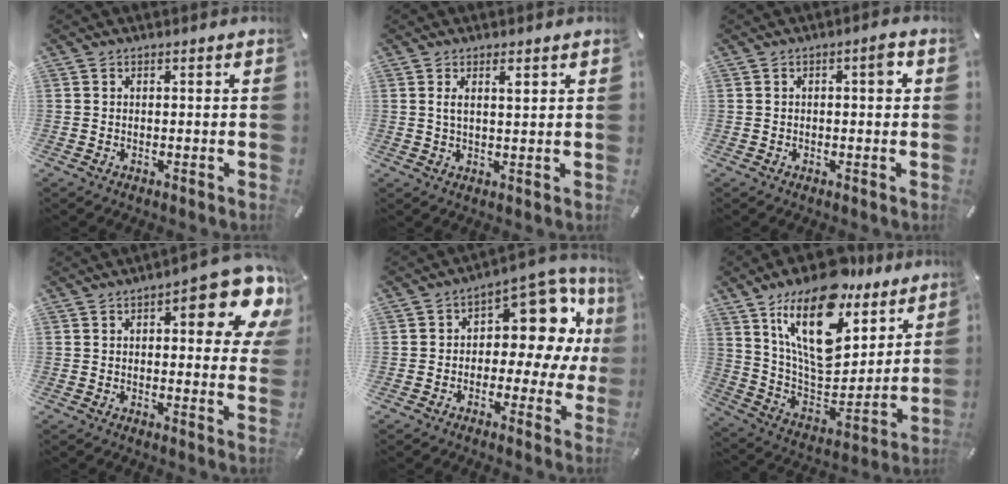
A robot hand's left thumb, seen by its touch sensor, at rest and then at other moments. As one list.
[{"total": 3.1, "force": [1.5, 0.5, 2.6], "torque": [-0.048, -0.002, 0.022]}, {"total": 3.6, "force": [0.6, 1.2, 3.4], "torque": [-0.042, 0.003, 0.000]}, {"total": 15.0, "force": [6.7, 5.5, 12.3], "torque": [-0.145, -0.045, 0.104]}, {"total": 13.8, "force": [4.2, 8.1, 10.4], "torque": [-0.135, -0.035, 0.067]}, {"total": 22.6, "force": [14.0, 10.9, 14.0], "torque": [-0.263, -0.095, 0.243]}]